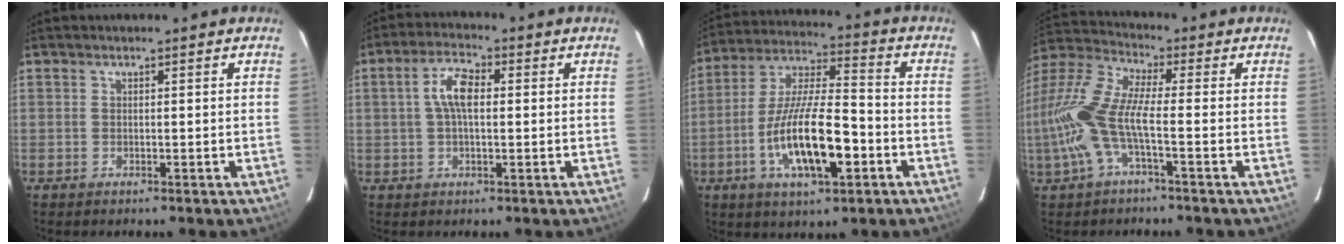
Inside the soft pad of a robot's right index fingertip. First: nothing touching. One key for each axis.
{"total": 6.0, "fx": 0.7, "fy": 2.6, "fz": 5.4, "tx": -0.106, "ty": 0.016, "tz": 0.012}
{"total": 16.4, "fx": -5.6, "fy": 4.8, "fz": 14.7, "tx": -0.287, "ty": -0.006, "tz": -0.098}
{"total": 13.5, "fx": -2.8, "fy": 3.5, "fz": 12.7, "tx": -0.270, "ty": 0.000, "tz": -0.058}